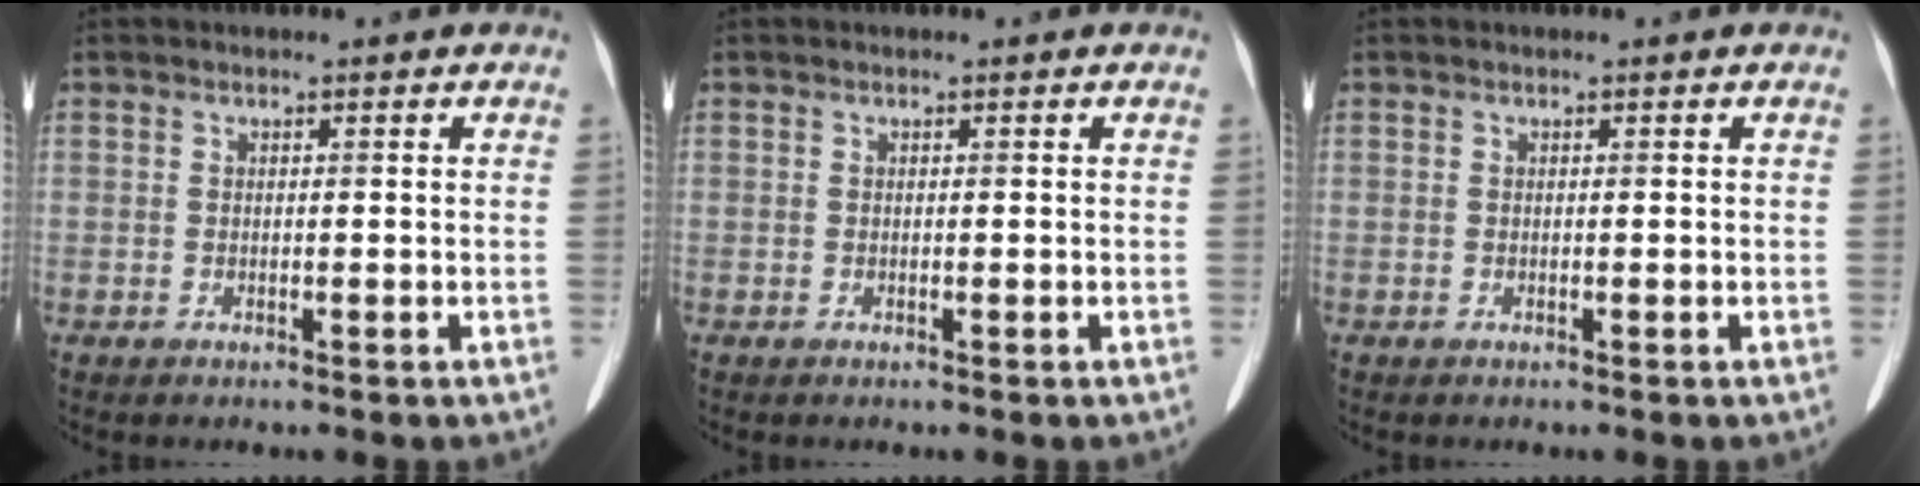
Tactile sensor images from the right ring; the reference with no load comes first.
{"total": 0.0}
{"total": 0.0}